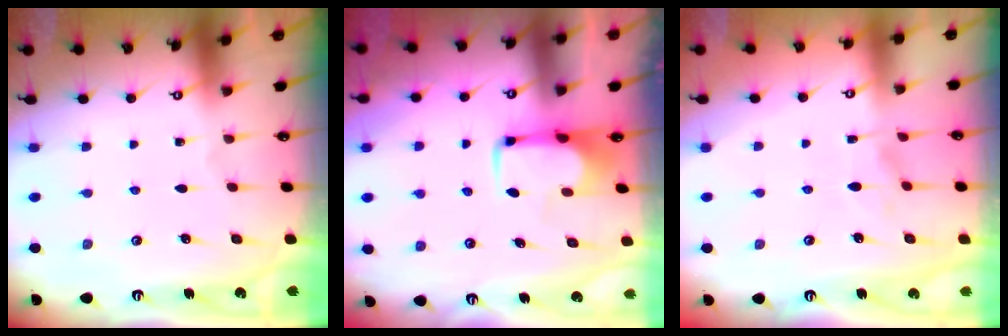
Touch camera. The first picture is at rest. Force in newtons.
{"total": 2.0, "press": 2.0, "slide": 0.4}
{"total": 2.0, "press": 1.9, "slide": 0.8}